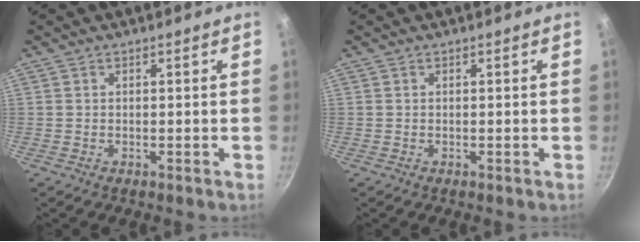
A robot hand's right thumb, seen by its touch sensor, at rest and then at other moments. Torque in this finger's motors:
{"motor_torque": [-0.01, -0.01, 0.00, 0.00, 0.00]}